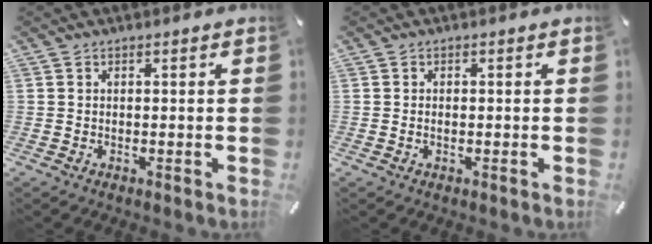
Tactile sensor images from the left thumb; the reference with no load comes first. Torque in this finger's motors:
{"motor_torque": [-0.31, -0.64, -0.09, 0.08, -0.04]}